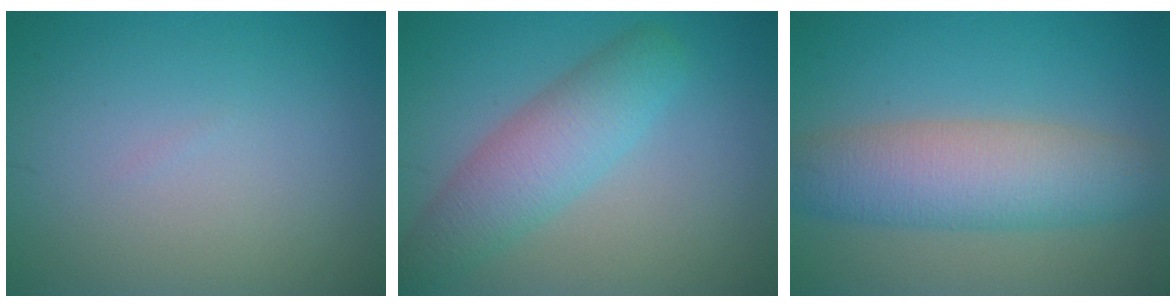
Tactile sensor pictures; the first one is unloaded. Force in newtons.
{"total": 5.0, "press": 5.0, "slide": 0.1}
{"total": 7.1, "press": 7.0, "slide": 0.4}